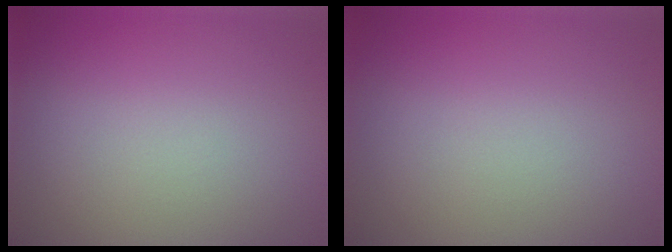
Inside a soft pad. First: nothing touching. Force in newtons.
{"total": 0.0}